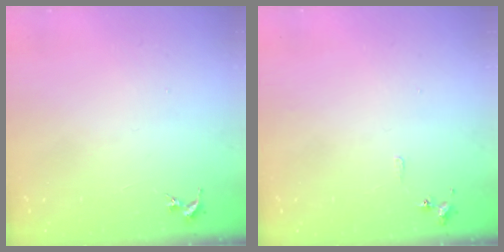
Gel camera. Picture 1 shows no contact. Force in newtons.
{"total": 4.5, "press": 4.4, "slide": 0.6}